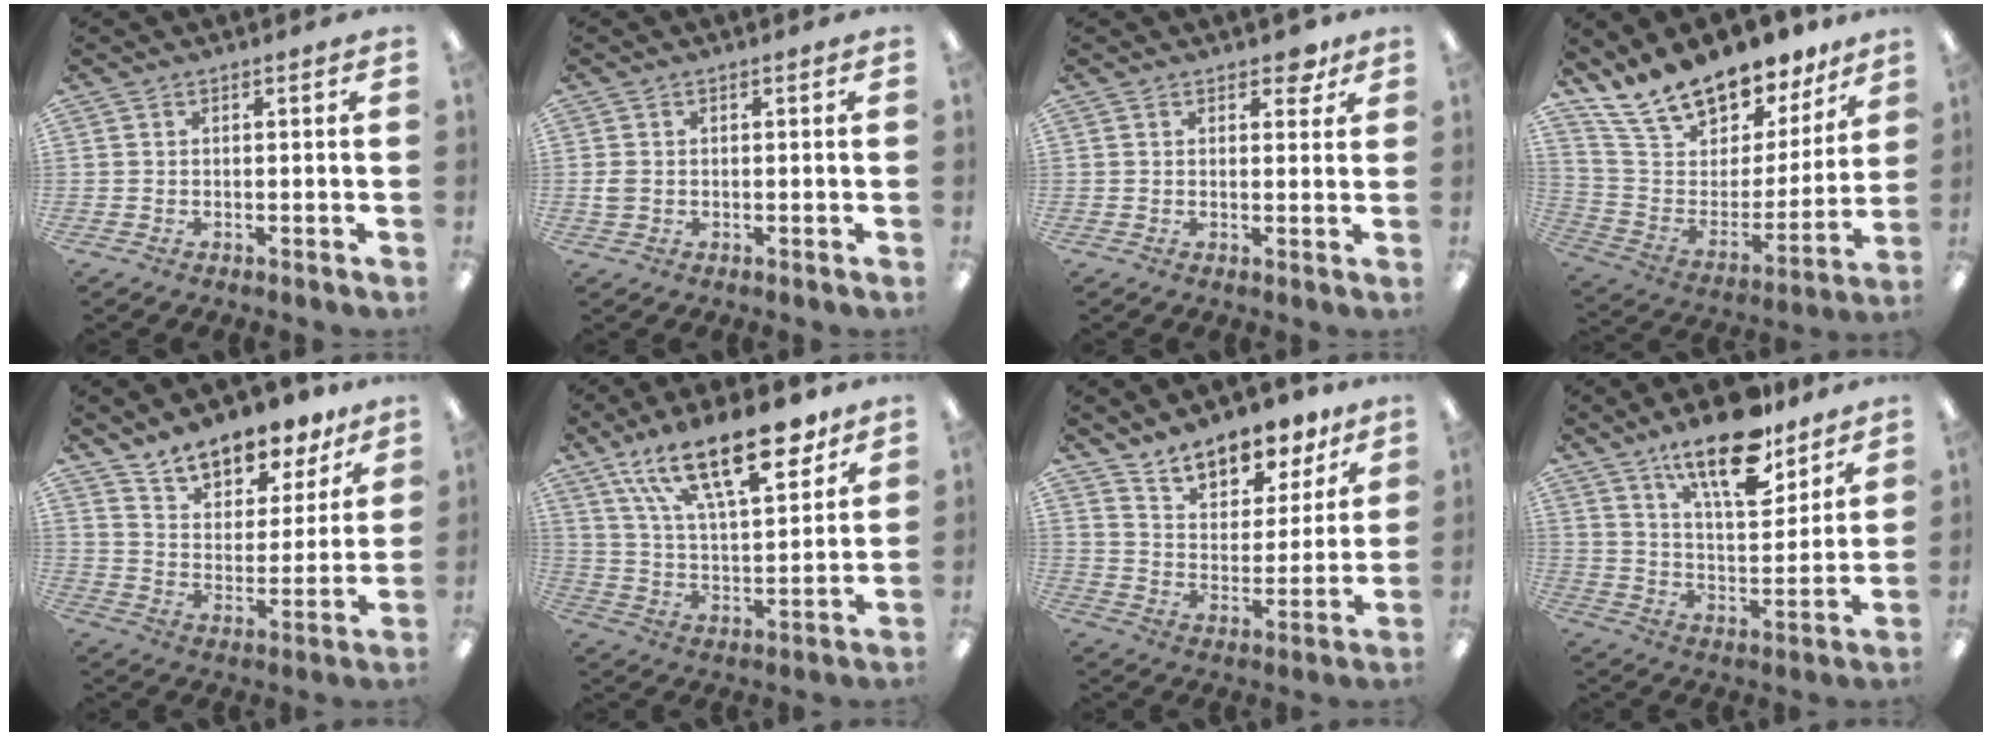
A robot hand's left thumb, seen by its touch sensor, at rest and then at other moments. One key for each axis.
{"total": 2.0, "fx": -0.1, "fy": 1.6, "fz": 1.1, "tx": -0.012, "ty": 0.001, "tz": -0.003}
{"total": 3.9, "fx": 2.5, "fy": 2.1, "fz": 2.1, "tx": -0.014, "ty": -0.005, "tz": 0.039}
{"total": 16.8, "fx": 14.9, "fy": 6.3, "fz": 4.4, "tx": -0.103, "ty": -0.124, "tz": 0.272}
{"total": 11.6, "fx": 10.3, "fy": 4.5, "fz": 2.6, "tx": -0.049, "ty": -0.081, "tz": 0.189}
{"total": 23.1, "fx": 14.7, "fy": 9.0, "fz": 15.3, "tx": -0.244, "ty": -0.071, "tz": 0.247}
{"total": 11.5, "fx": 10.0, "fy": 4.9, "fz": 2.8, "tx": -0.052, "ty": -0.075, "tz": 0.183}
{"total": 17.6, "fx": 12.7, "fy": 6.5, "fz": 10.4, "tx": -0.167, "ty": -0.070, "tz": 0.214}